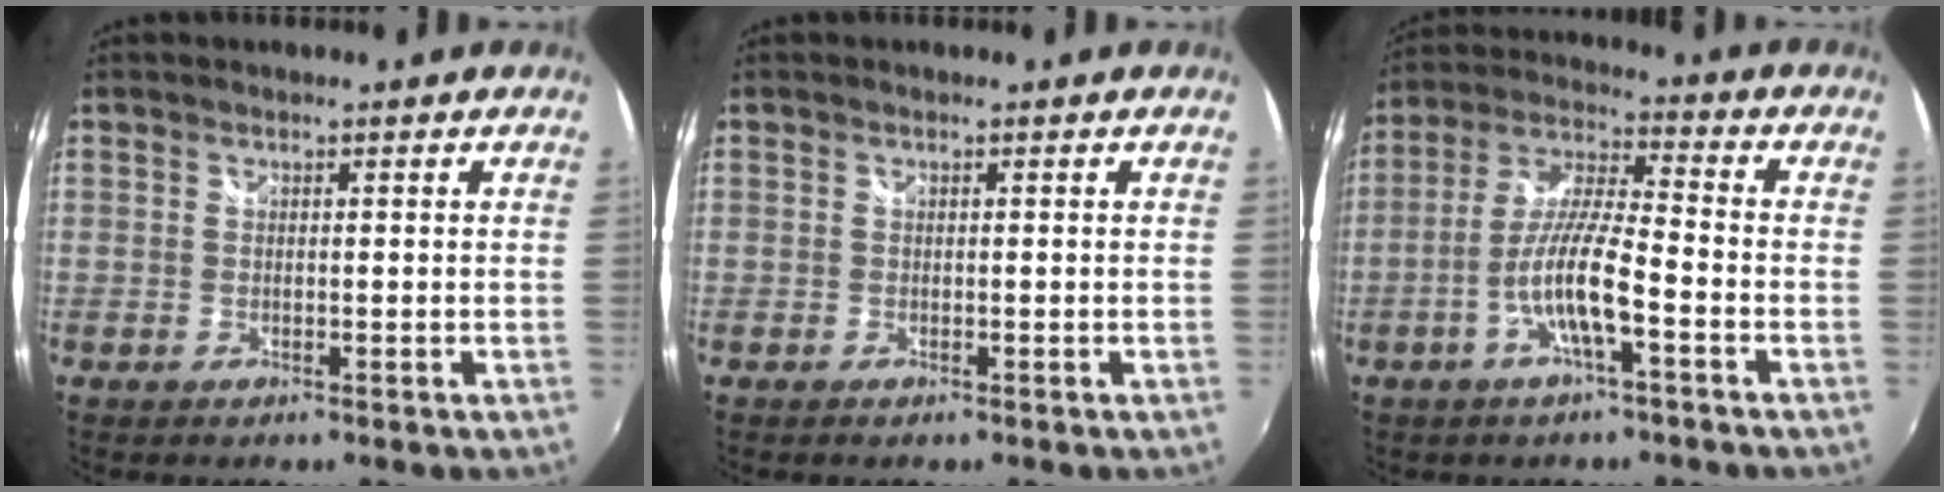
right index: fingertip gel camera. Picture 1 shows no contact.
{"total": 0.0}
{"total": 10.1, "force": [-4.1, 1.1, 9.1], "torque": [-0.191, 0.004, -0.079]}